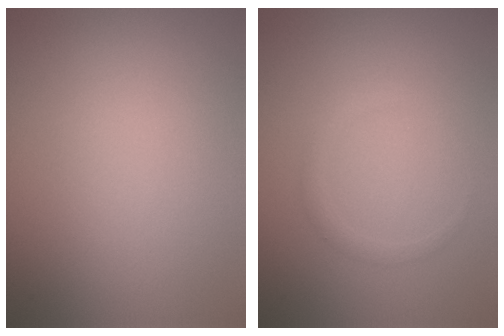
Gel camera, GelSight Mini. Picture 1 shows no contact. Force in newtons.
{"total": 0.9, "press": 0.9, "slide": 0.1}